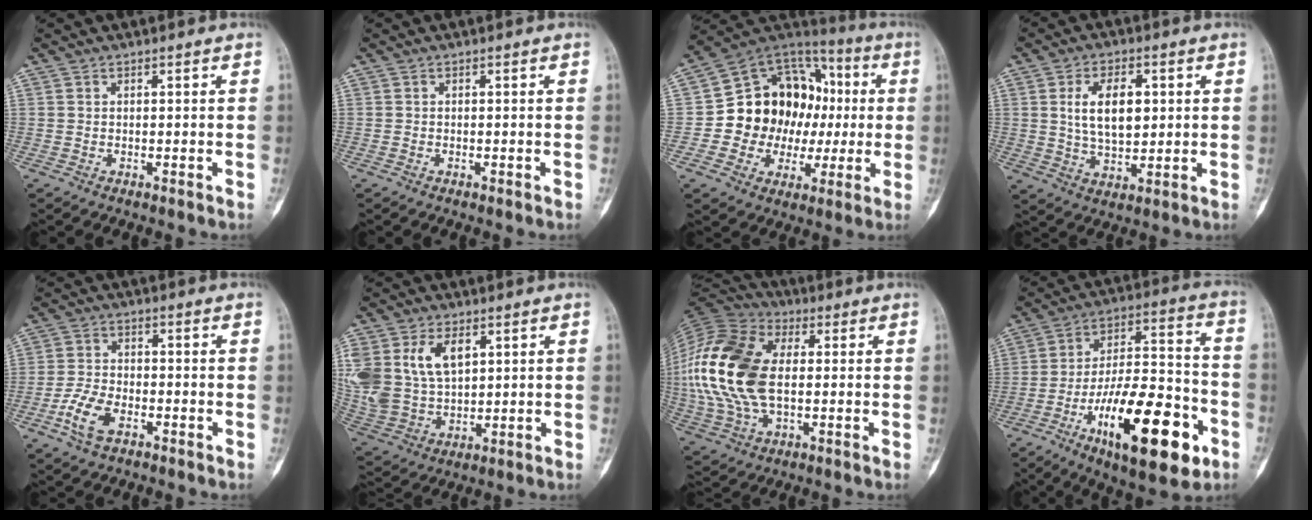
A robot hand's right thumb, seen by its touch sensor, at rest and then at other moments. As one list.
[{"total": 0.0}, {"total": 19.9, "force": [-0.1, 16.0, 11.9], "torque": [-0.129, 0.046, 0.009]}, {"total": 10.1, "force": [2.0, 5.7, 8.1], "torque": [-0.122, -0.007, 0.040]}, {"total": 6.8, "force": [-3.3, 3.6, 4.7], "torque": [-0.099, 0.014, -0.066]}, {"total": 16.9, "force": [5.5, 11.2, 11.4], "torque": [-0.247, -0.009, 0.120]}, {"total": 20.9, "force": [0.9, 12.4, 16.8], "torque": [-0.367, 0.009, 0.017]}, {"total": 24.0, "force": [-10.2, 8.6, 20.0], "torque": [-0.313, 0.050, -0.158]}]